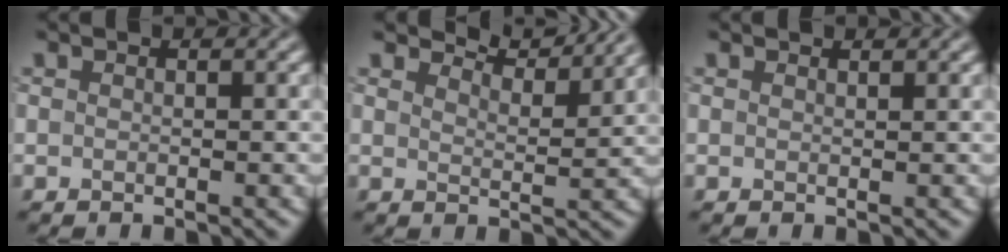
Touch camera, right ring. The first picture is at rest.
{"total": 4.3, "force": [4.1, 0.4, 1.2], "torque": [-0.022, -0.001, 0.057]}
{"total": 0.6, "force": [0.6, 0.0, 0.1], "torque": [-0.002, -0.001, 0.010]}